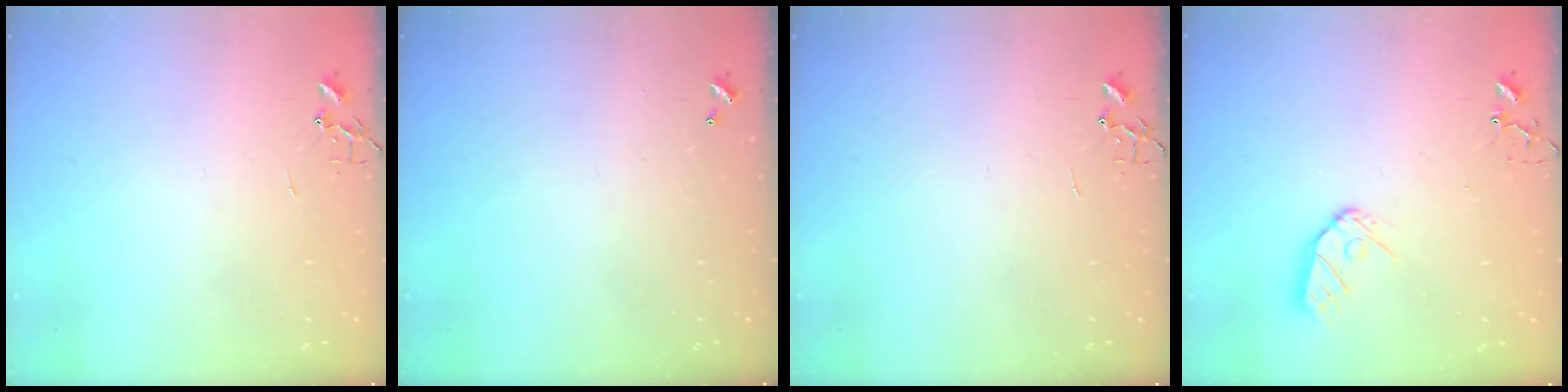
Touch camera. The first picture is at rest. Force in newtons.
{"total": 0.0}
{"total": 0.0}
{"total": 9.1, "press": 9.1, "slide": 0.9}